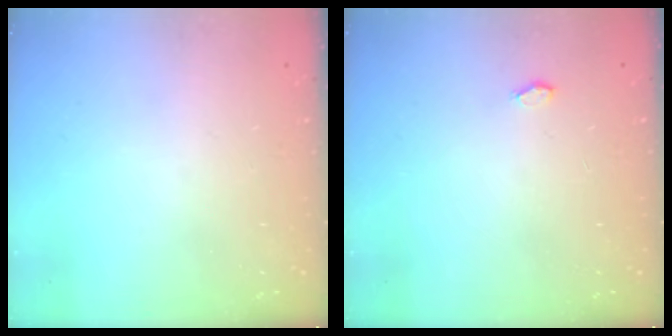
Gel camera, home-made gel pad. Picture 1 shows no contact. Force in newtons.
{"total": 2.4, "press": 2.4, "slide": 0.3}